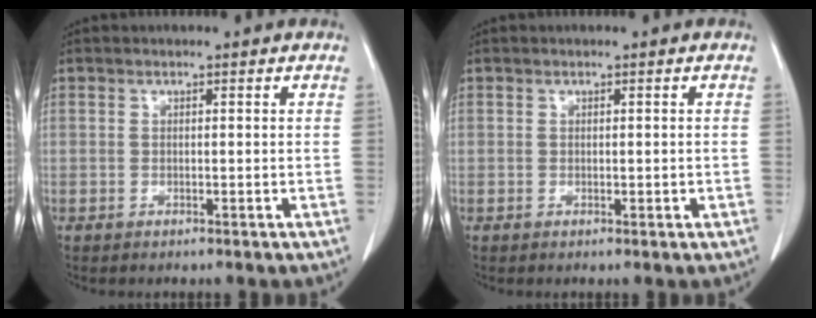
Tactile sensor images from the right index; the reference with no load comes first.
{"total": 0.9, "force": [-0.2, 0.3, 0.9], "torque": [-0.012, -0.002, 0.001]}